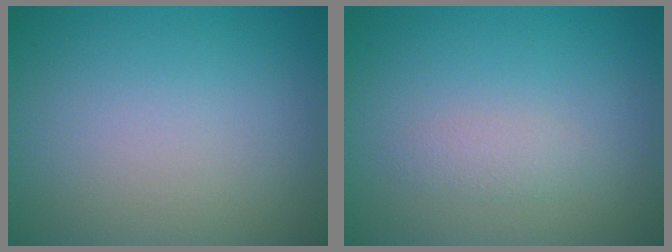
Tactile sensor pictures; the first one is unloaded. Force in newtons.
{"total": 1.3, "press": 1.3, "slide": 0.1}